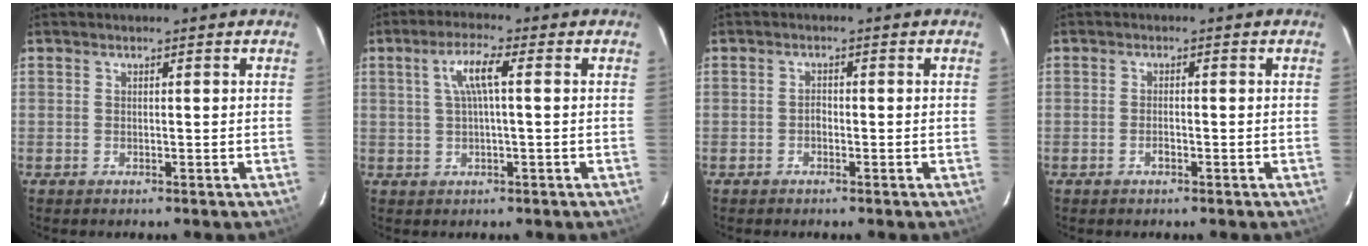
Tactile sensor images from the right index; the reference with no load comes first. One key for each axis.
{"total": 5.3, "fx": 0.9, "fy": 0.5, "fz": 5.1, "tx": -0.099, "ty": 0.008, "tz": 0.019}
{"total": 1.0, "fx": -0.6, "fy": 0.6, "fz": 0.4, "tx": -0.007, "ty": 0.005, "tz": -0.013}
{"total": 1.4, "fx": -0.8, "fy": 0.6, "fz": 1.1, "tx": -0.021, "ty": 0.002, "tz": -0.014}